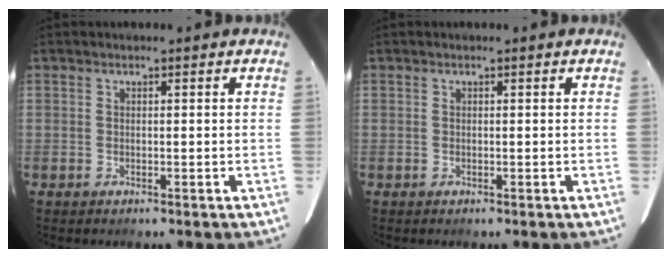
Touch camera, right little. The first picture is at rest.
{"total": 0.0}